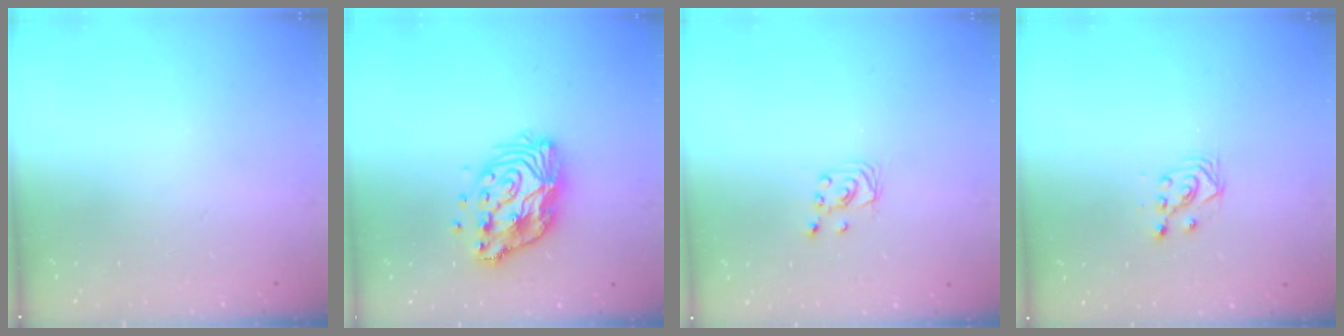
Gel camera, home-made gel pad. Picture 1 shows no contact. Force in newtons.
{"total": 13.5, "press": 13.4, "slide": 1.2}
{"total": 2.2, "press": 2.2, "slide": 0.2}
{"total": 3.3, "press": 3.2, "slide": 0.8}